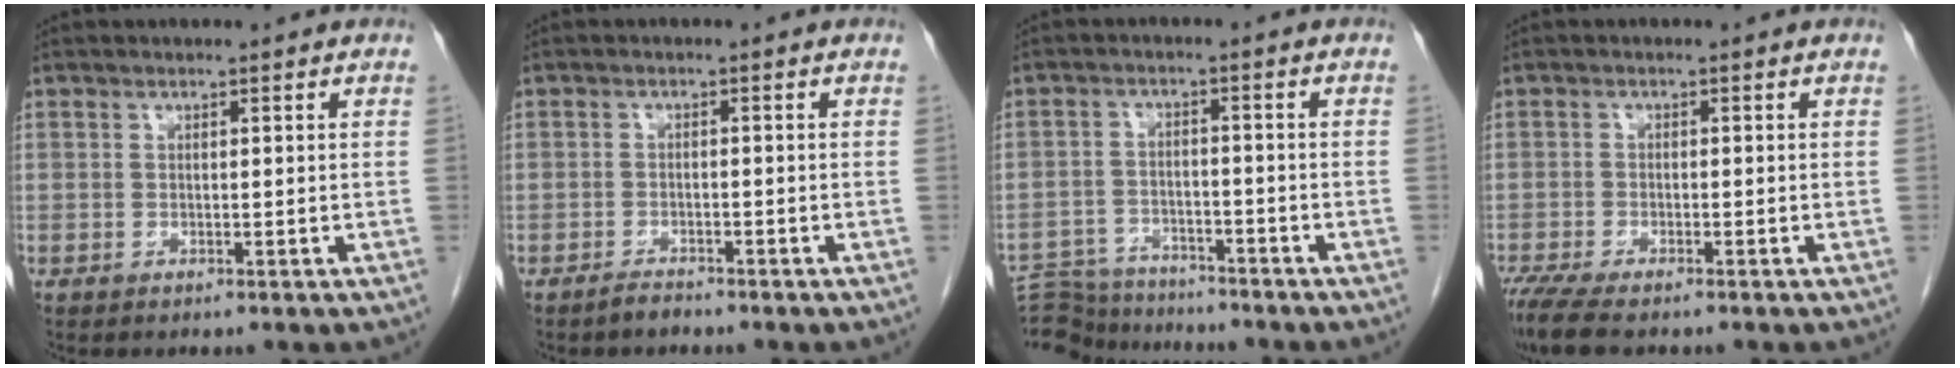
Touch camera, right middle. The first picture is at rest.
{"total": 1.5, "force": [-1.4, 0.3, 0.3], "torque": [-0.011, -0.002, -0.024]}
{"total": 10.3, "force": [-10.0, 2.3, 1.2], "torque": [-0.024, 0.010, -0.158]}
{"total": 6.1, "force": [-4.8, 1.0, 3.6], "torque": [-0.066, -0.016, -0.082]}